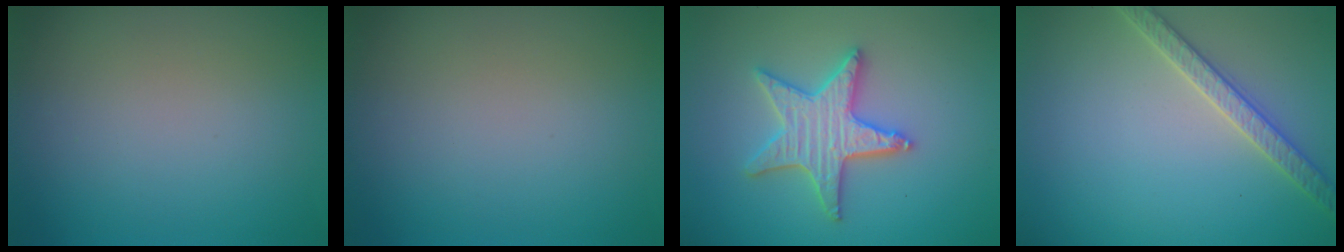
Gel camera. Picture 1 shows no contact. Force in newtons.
{"total": 0.0}
{"total": 5.1, "press": 5.0, "slide": 0.9}
{"total": 2.8, "press": 2.8, "slide": 0.6}